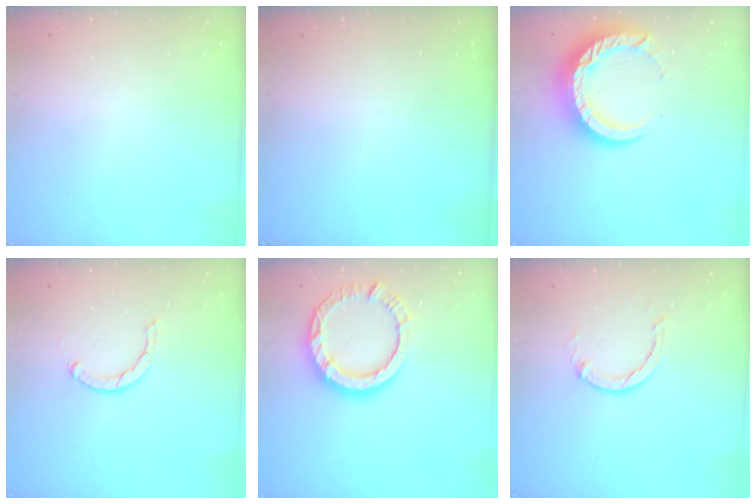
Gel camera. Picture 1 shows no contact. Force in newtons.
{"total": 0.0}
{"total": 13.5, "press": 13.4, "slide": 1.5}
{"total": 1.6, "press": 1.6, "slide": 0.1}
{"total": 13.2, "press": 13.1, "slide": 1.6}
{"total": 1.3, "press": 1.2, "slide": 0.3}